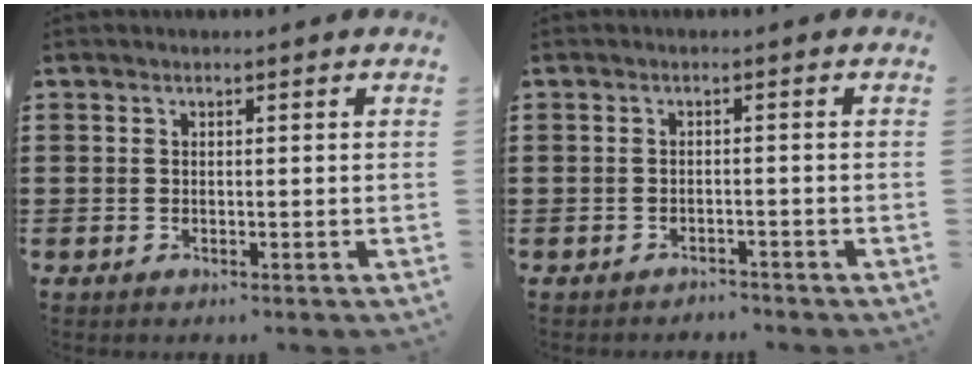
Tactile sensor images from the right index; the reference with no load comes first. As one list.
[{"total": 1.5, "force": [-1.4, 0.1, -0.1], "torque": [-0.005, 0.000, -0.032]}]